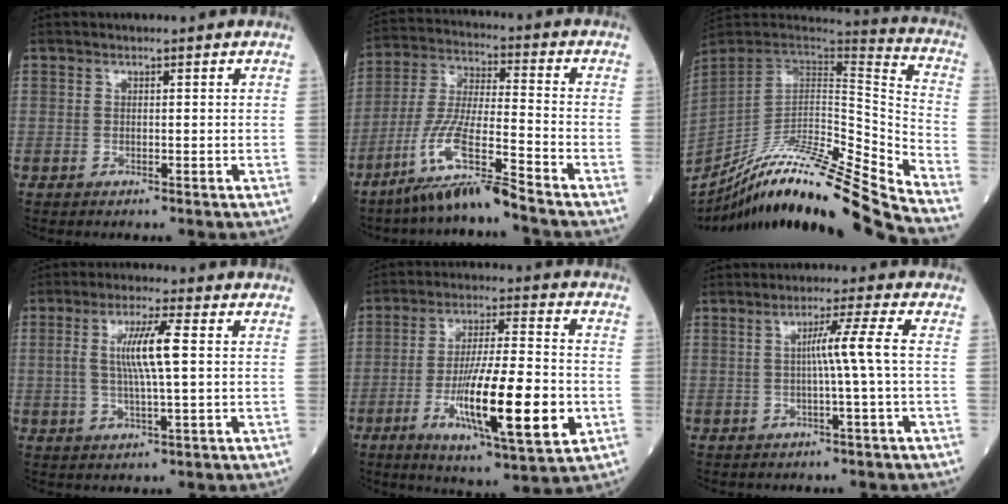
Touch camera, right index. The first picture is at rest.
{"total": 11.2, "force": [-8.1, -0.6, 7.7], "torque": [-0.160, -0.027, -0.160]}
{"total": 27.4, "force": [-23.7, -1.6, 13.6], "torque": [-0.198, -0.034, -0.385]}
{"total": 7.7, "force": [1.0, 0.5, 7.6], "torque": [-0.150, 0.005, 0.017]}
{"total": 17.5, "force": [-4.7, 2.4, 16.7], "torque": [-0.295, -0.019, -0.075]}
{"total": 5.0, "force": [0.0, -1.6, 4.8], "torque": [-0.083, 0.008, 0.001]}